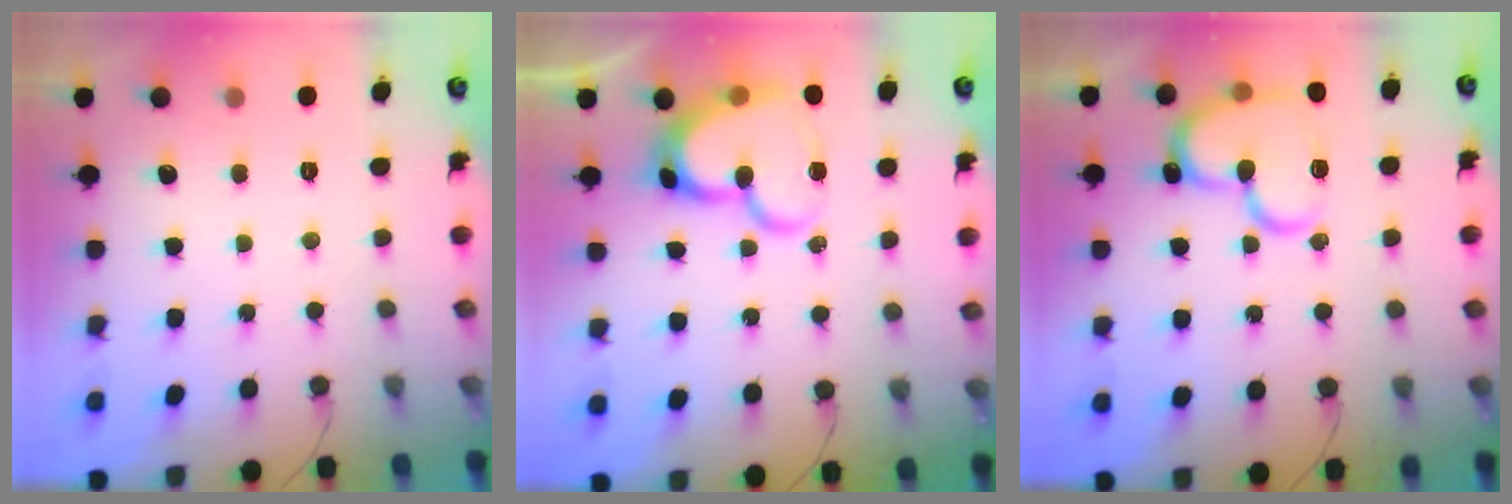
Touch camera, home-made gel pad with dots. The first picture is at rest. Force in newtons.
{"total": 16.8, "press": 16.7, "slide": 1.9}
{"total": 18.5, "press": 18.3, "slide": 2.5}